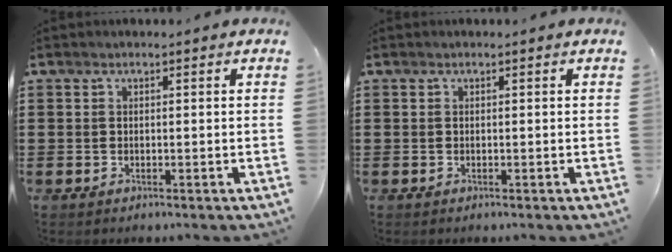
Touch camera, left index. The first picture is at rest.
{"total": 0.0}